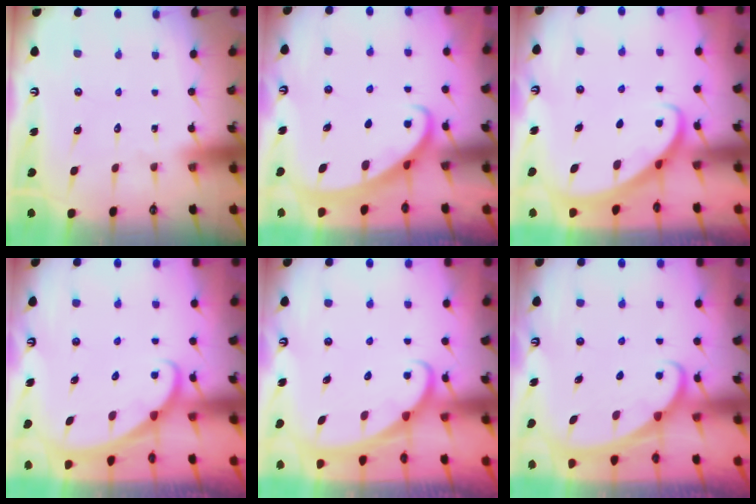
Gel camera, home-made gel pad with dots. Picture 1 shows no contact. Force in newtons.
{"total": 2.4, "press": 2.4, "slide": 0.2}
{"total": 2.8, "press": 2.8, "slide": 0.2}
{"total": 1.8, "press": 1.8, "slide": 0.1}
{"total": 2.3, "press": 2.3, "slide": 0.1}
{"total": 1.9, "press": 1.9, "slide": 0.1}